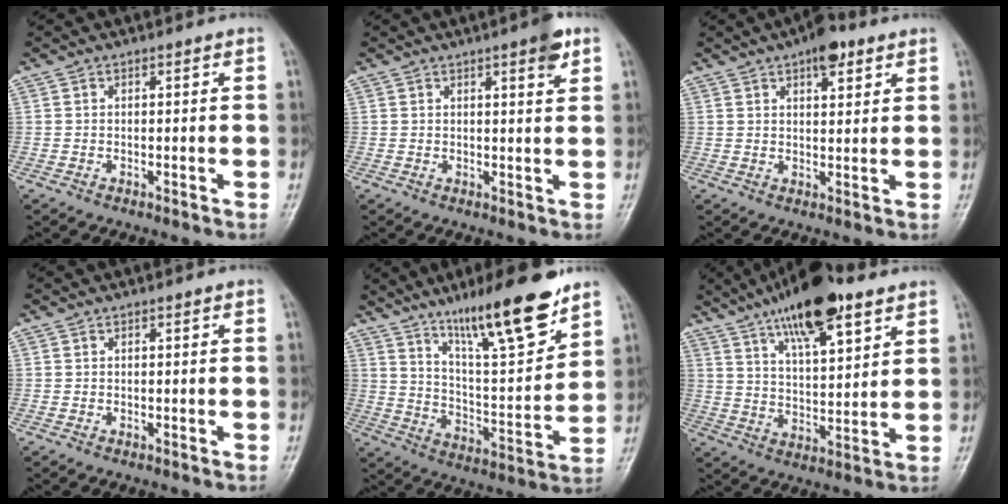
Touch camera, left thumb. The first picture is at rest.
{"total": 6.3, "force": [3.6, 0.9, 5.1], "torque": [-0.065, -0.017, 0.047]}
{"total": 6.6, "force": [3.9, 2.8, 4.6], "torque": [-0.046, -0.015, 0.051]}
{"total": 0.0}
{"total": 18.9, "force": [12.9, 3.6, 13.3], "torque": [-0.186, -0.075, 0.219]}
{"total": 17.1, "force": [10.6, 5.4, 12.2], "torque": [-0.177, -0.038, 0.179]}